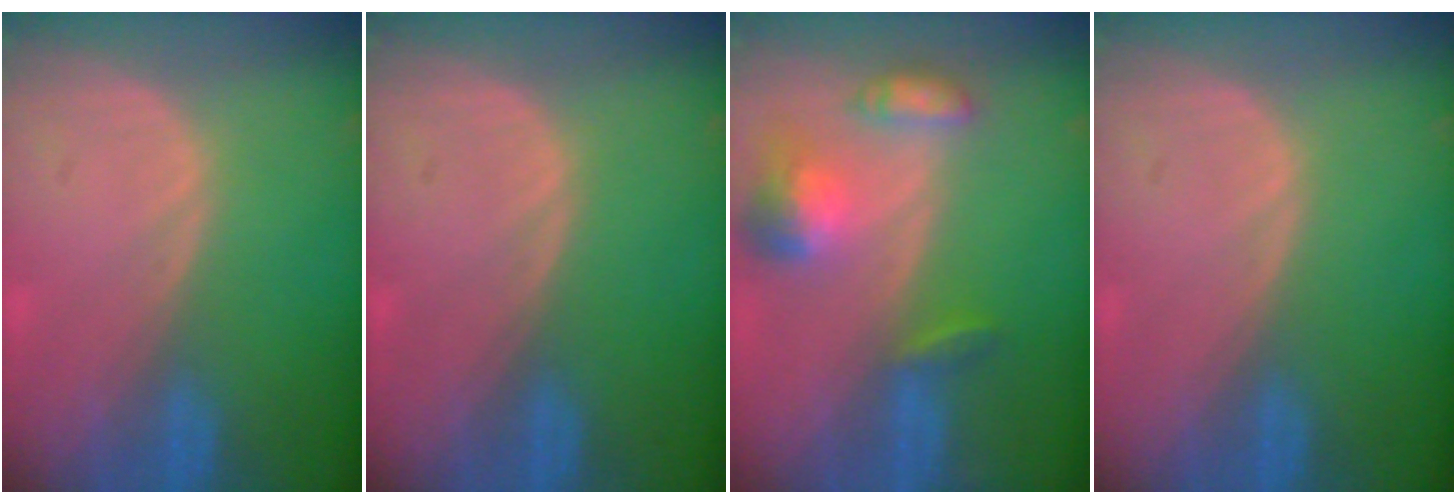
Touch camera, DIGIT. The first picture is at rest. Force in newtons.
{"total": 0.0}
{"total": 7.1, "press": 6.6, "slide": 2.6}
{"total": 0.0}